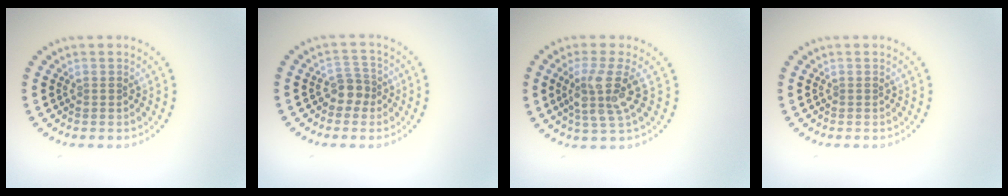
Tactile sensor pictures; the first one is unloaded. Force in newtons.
{"total": 2.1, "press": 1.8, "slide": 1.1}
{"total": 3.8, "press": 3.1, "slide": 2.3}
{"total": 0.0}